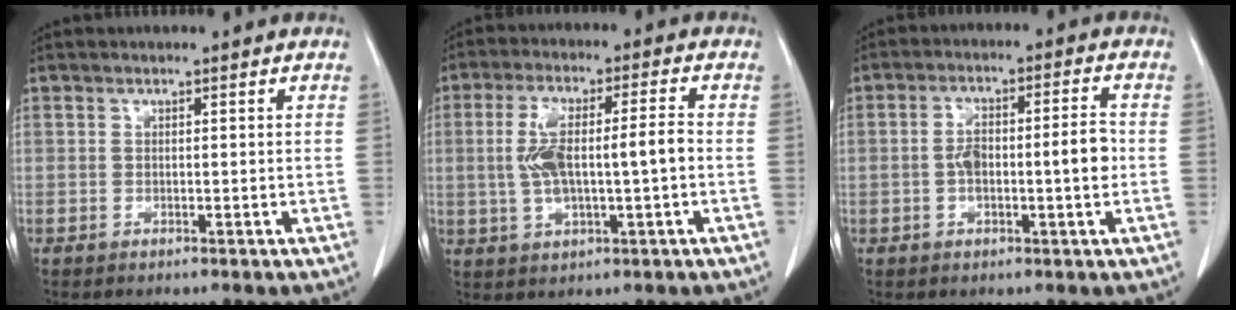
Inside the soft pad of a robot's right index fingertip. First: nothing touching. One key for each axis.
{"total": 9.7, "fx": -0.4, "fy": 2.4, "fz": 9.4, "tx": -0.190, "ty": 0.020, "tz": -0.001}
{"total": 7.8, "fx": -0.8, "fy": 1.8, "fz": 7.5, "tx": -0.137, "ty": 0.018, "tz": -0.014}